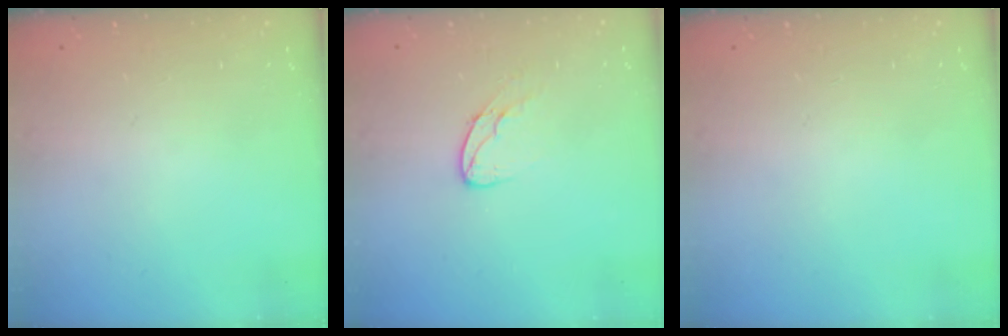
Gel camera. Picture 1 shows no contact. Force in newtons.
{"total": 6.6, "press": 6.6, "slide": 0.7}
{"total": 0.0}